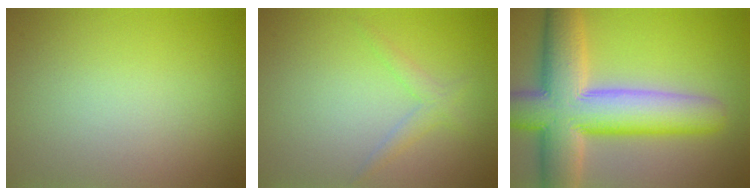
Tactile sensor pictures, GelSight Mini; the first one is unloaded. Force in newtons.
{"total": 1.5, "press": 1.5, "slide": 0.1}
{"total": 12.0, "press": 12.0, "slide": 0.6}